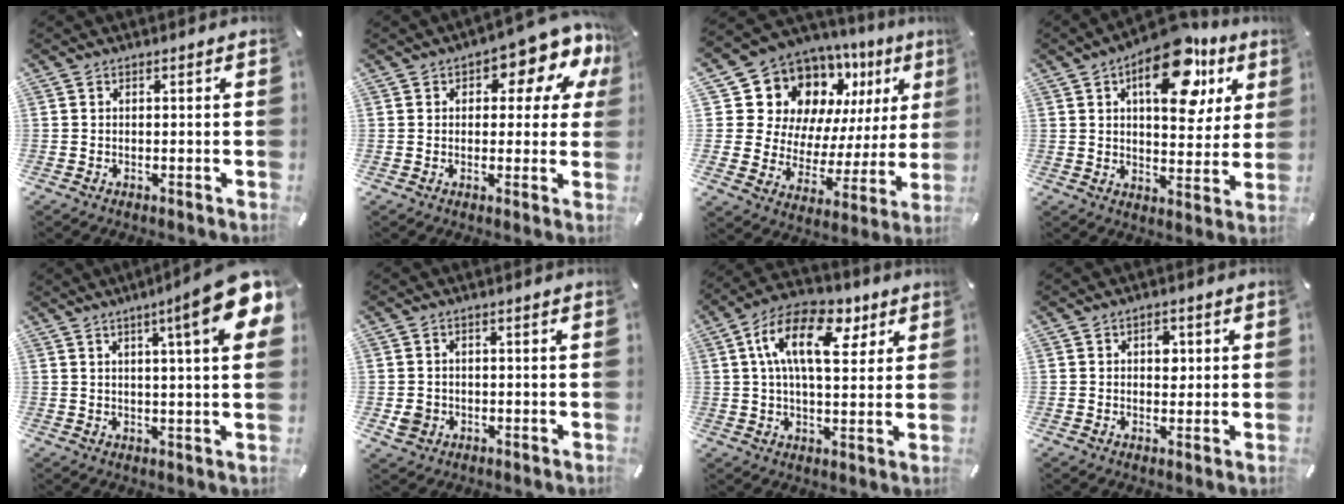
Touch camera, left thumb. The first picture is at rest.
{"total": 10.8, "force": [5.8, 5.1, 7.5], "torque": [-0.085, -0.047, 0.095]}
{"total": 16.3, "force": [10.4, 11.2, 5.6], "torque": [-0.097, -0.095, 0.199]}
{"total": 19.2, "force": [9.5, 9.7, 13.6], "torque": [-0.182, -0.041, 0.153]}
{"total": 14.0, "force": [6.5, 1.6, 12.3], "torque": [-0.183, -0.029, 0.095]}
{"total": 3.3, "force": [-0.9, 3.0, 1.0], "torque": [-0.015, -0.002, -0.020]}
{"total": 16.7, "force": [6.0, 9.0, 12.6], "torque": [-0.225, -0.002, 0.099]}
{"total": 3.7, "force": [0.7, 2.7, 2.5], "torque": [-0.020, -0.003, 0.002]}